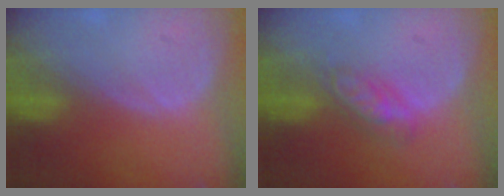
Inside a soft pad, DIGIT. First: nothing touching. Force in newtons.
{"total": 4.6, "press": 4.2, "slide": 2.0}